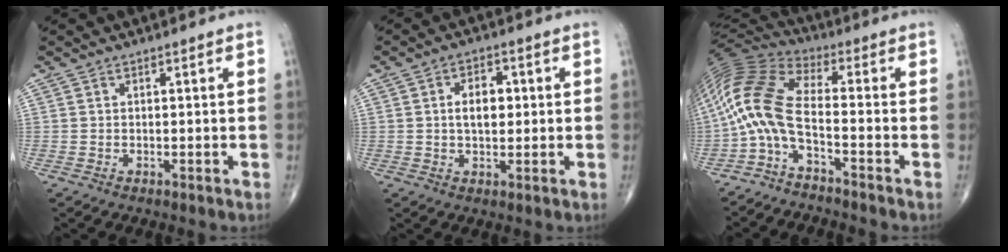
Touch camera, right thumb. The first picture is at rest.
{"total": 5.8, "force": [0.7, 3.5, 4.6], "torque": [-0.061, 0.005, 0.007]}
{"total": 11.6, "force": [-4.1, 3.6, 10.2], "torque": [-0.234, 0.065, -0.094]}